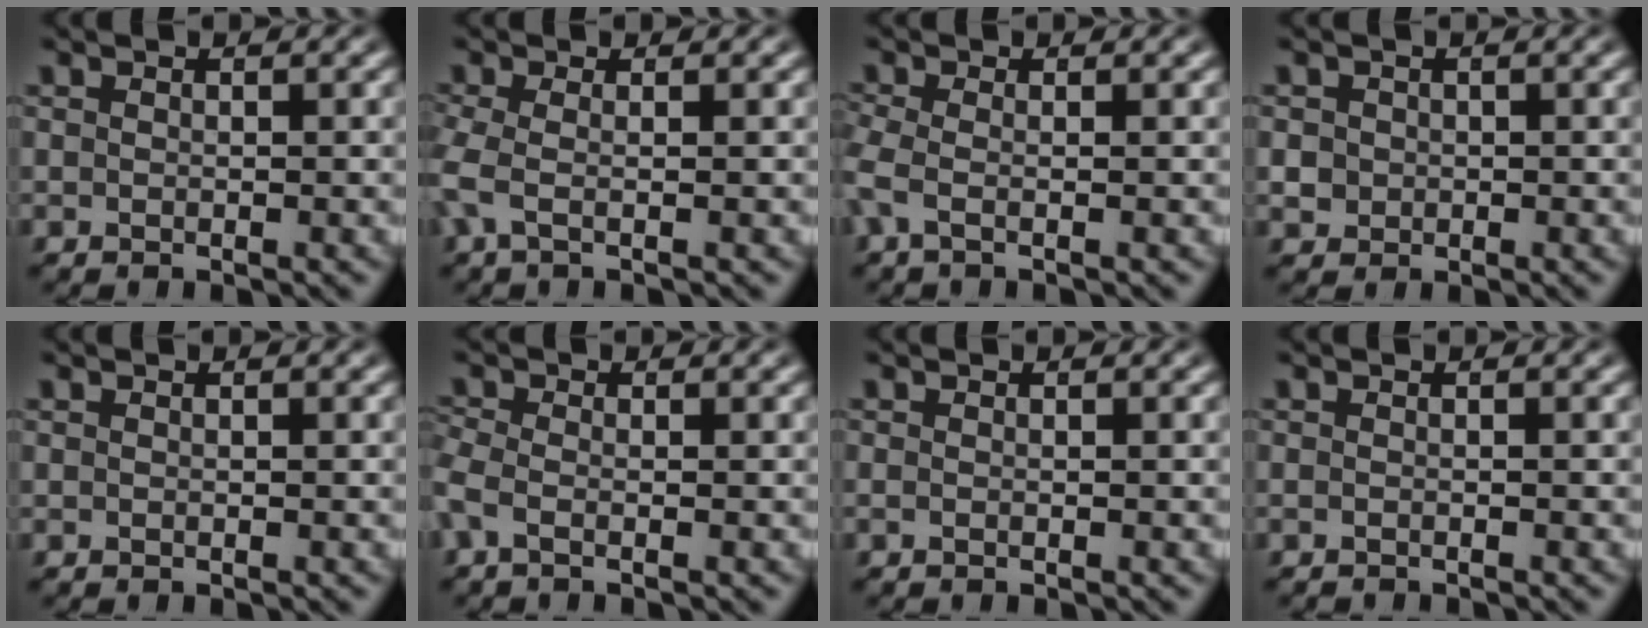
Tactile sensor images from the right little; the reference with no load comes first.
{"total": 2.2, "force": [-0.4, 0.9, 2.0], "torque": [-0.065, -0.014, -0.002]}
{"total": 2.0, "force": [-0.8, 0.8, 1.6], "torque": [-0.057, -0.016, -0.008]}
{"total": 2.2, "force": [-0.2, 2.1, 0.6], "torque": [-0.020, -0.009, 0.001]}
{"total": 0.0}
{"total": 2.1, "force": [-1.0, 1.2, 1.5], "torque": [-0.051, -0.014, -0.014]}
{"total": 0.6, "force": [-0.4, 0.4, 0.2], "torque": [-0.006, -0.004, -0.006]}
{"total": 0.8, "force": [-0.8, -0.1, 0.0], "torque": [-0.005, -0.007, -0.010]}